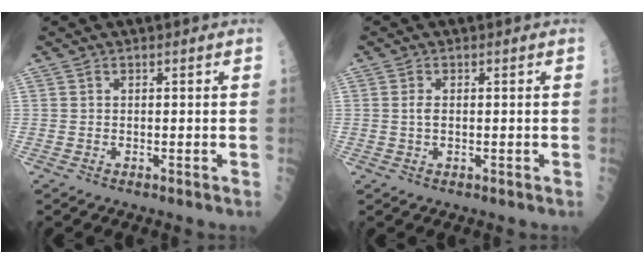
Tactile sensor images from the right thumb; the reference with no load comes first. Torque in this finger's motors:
{"motor_torque": [-0.10, -0.30, -0.27, -0.24, -0.02]}